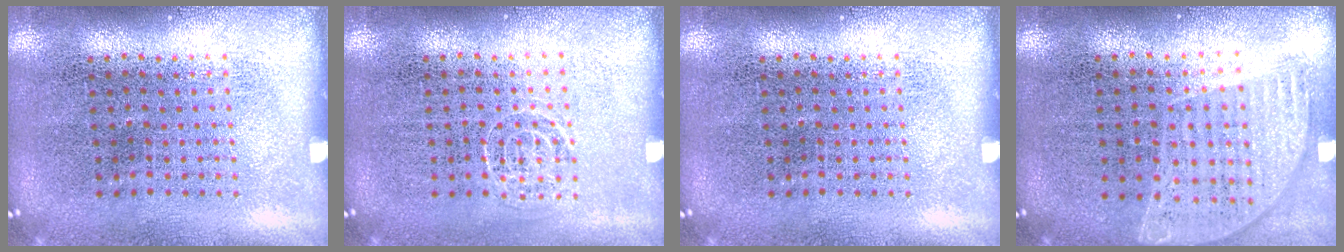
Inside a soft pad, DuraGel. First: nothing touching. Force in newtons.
{"total": 0.9, "press": 0.9, "slide": 0.2}
{"total": 0.0}
{"total": 0.8, "press": 0.8, "slide": 0.2}